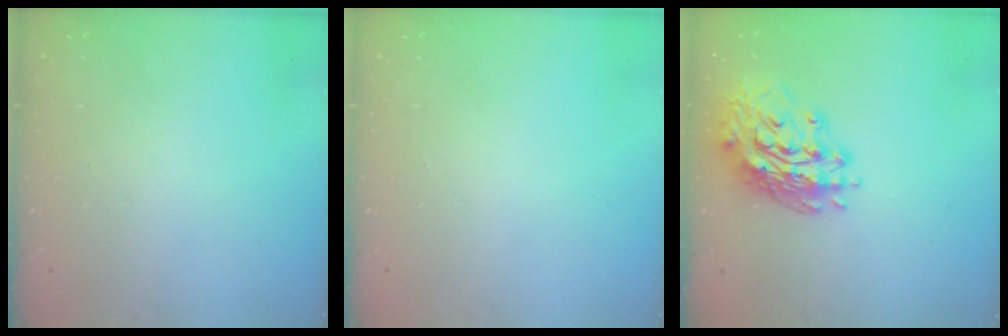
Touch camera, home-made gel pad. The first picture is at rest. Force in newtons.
{"total": 0.0}
{"total": 16.1, "press": 16.0, "slide": 1.7}